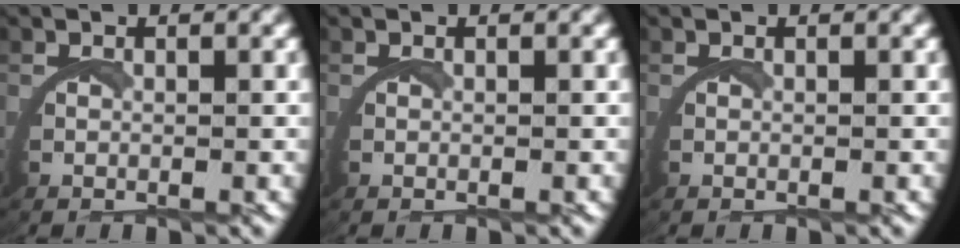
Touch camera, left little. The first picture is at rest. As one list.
[{"total": 0.0}, {"total": 0.0}]